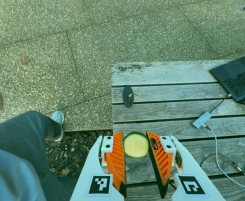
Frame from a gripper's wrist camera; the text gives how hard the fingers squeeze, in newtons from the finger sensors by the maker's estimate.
{"total": 7.5, "left": 7.0, "right": 8.0}